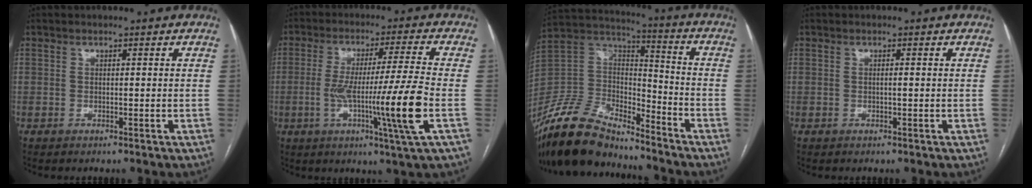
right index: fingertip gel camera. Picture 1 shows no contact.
{"total": 14.0, "force": [-3.1, -2.1, 13.5], "torque": [-0.244, -0.017, -0.056]}
{"total": 17.4, "force": [-14.8, 6.0, 6.8], "torque": [-0.138, 0.029, -0.279]}
{"total": 0.6, "force": [-0.1, 0.0, 0.6], "torque": [-0.009, 0.001, -0.001]}